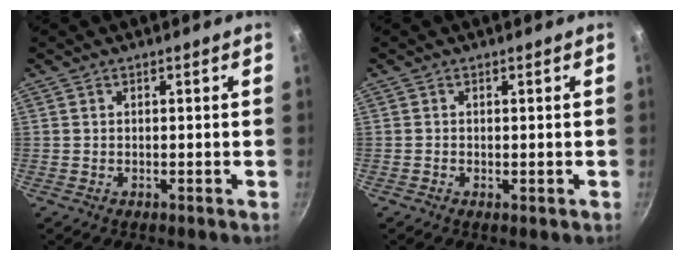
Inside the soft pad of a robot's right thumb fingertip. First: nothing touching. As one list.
[{"total": 0.0}]